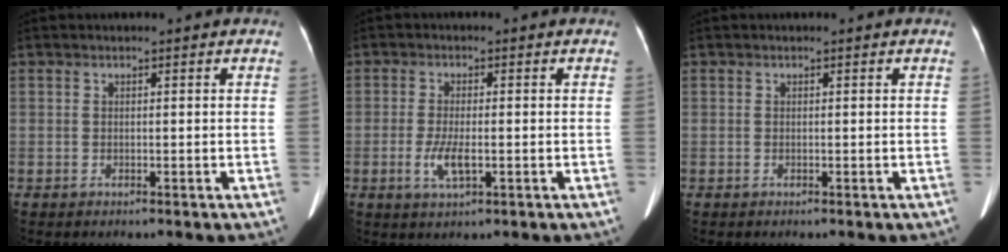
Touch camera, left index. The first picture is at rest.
{"total": 4.0, "force": [-1.1, 1.1, 3.6], "torque": [-0.082, -0.006, -0.018]}
{"total": 0.0}